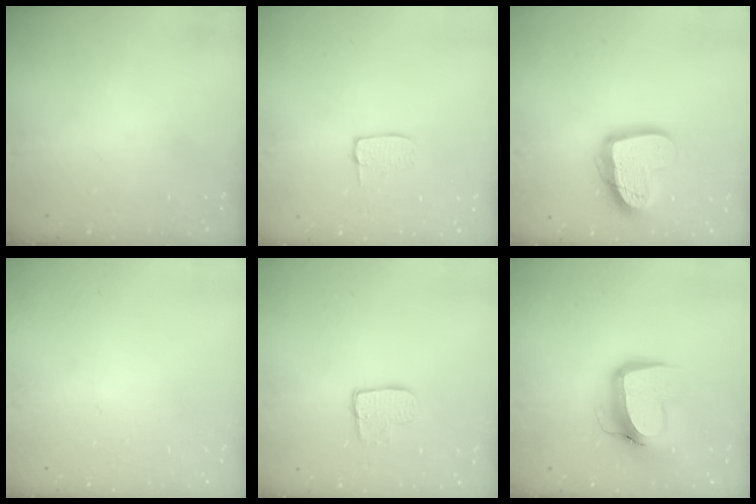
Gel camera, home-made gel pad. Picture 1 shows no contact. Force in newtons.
{"total": 5.4, "press": 5.4, "slide": 0.3}
{"total": 15.9, "press": 15.8, "slide": 1.4}
{"total": 0.0}
{"total": 7.8, "press": 7.8, "slide": 0.5}
{"total": 13.1, "press": 13.0, "slide": 1.6}